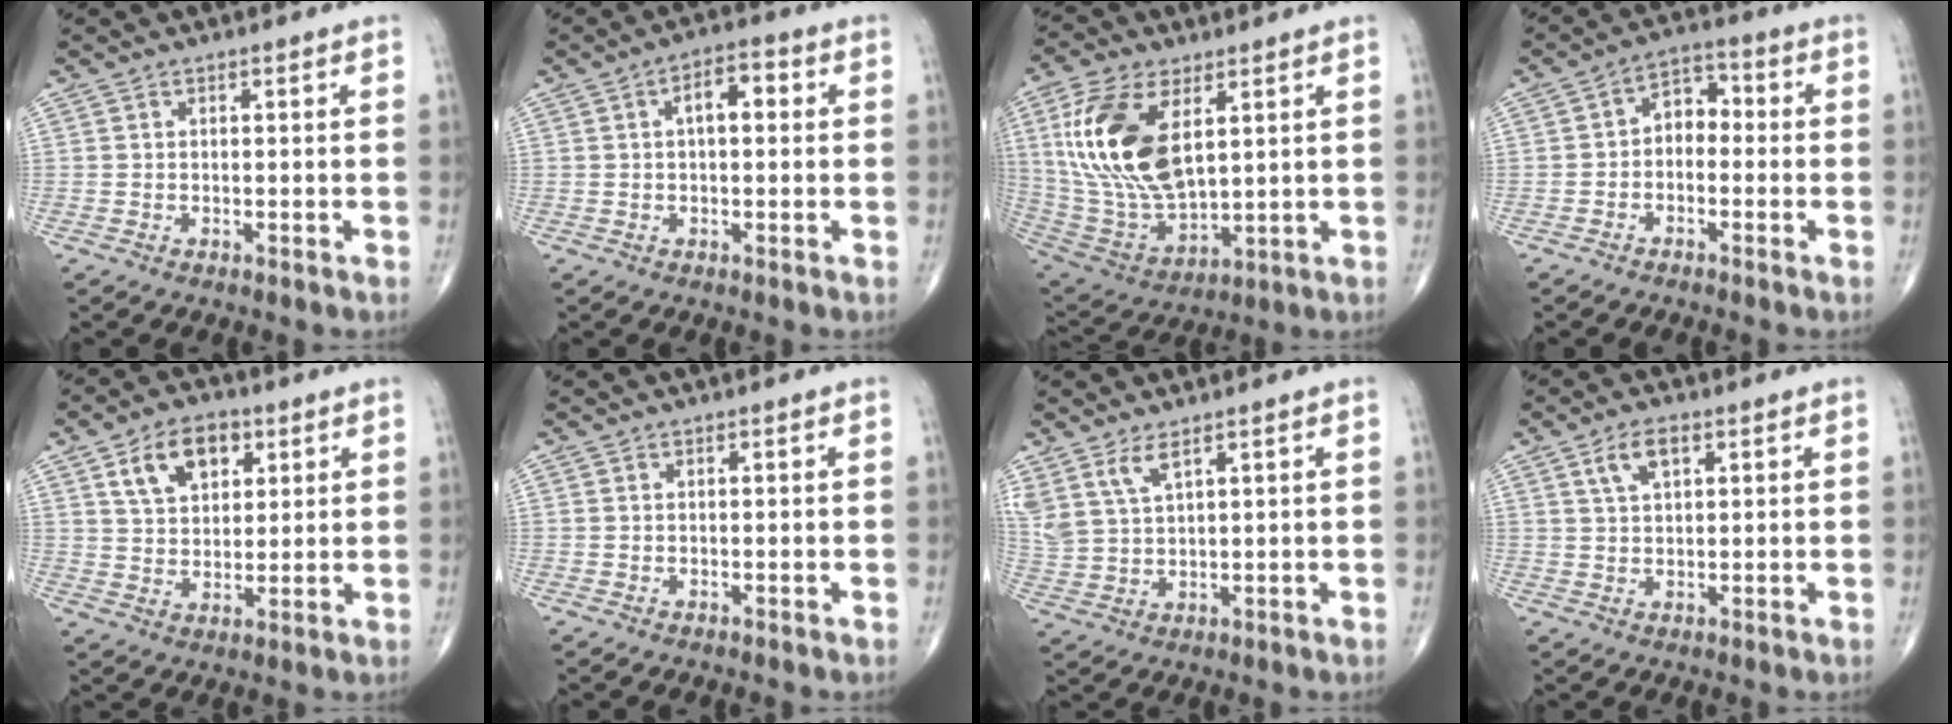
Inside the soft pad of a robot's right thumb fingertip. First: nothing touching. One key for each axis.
{"total": 5.6, "fx": 1.1, "fy": 2.7, "fz": 4.8, "tx": -0.068, "ty": 0.016, "tz": 0.009}
{"total": 20.1, "fx": 5.7, "fy": 10.3, "fz": 16.4, "tx": -0.332, "ty": -0.026, "tz": 0.115}
{"total": 5.7, "fx": -0.8, "fy": 4.0, "fz": 3.9, "tx": -0.042, "ty": 0.030, "tz": -0.030}
{"total": 10.2, "fx": 4.5, "fy": 6.5, "fz": 6.4, "tx": -0.080, "ty": -0.010, "tz": 0.078}
{"total": 0.0}
{"total": 6.5, "fx": 4.1, "fy": 2.4, "fz": 4.3, "tx": -0.095, "ty": -0.015, "tz": 0.093}
{"total": 4.8, "fx": 2.3, "fy": 2.3, "fz": 3.5, "tx": -0.064, "ty": 0.000, "tz": 0.045}